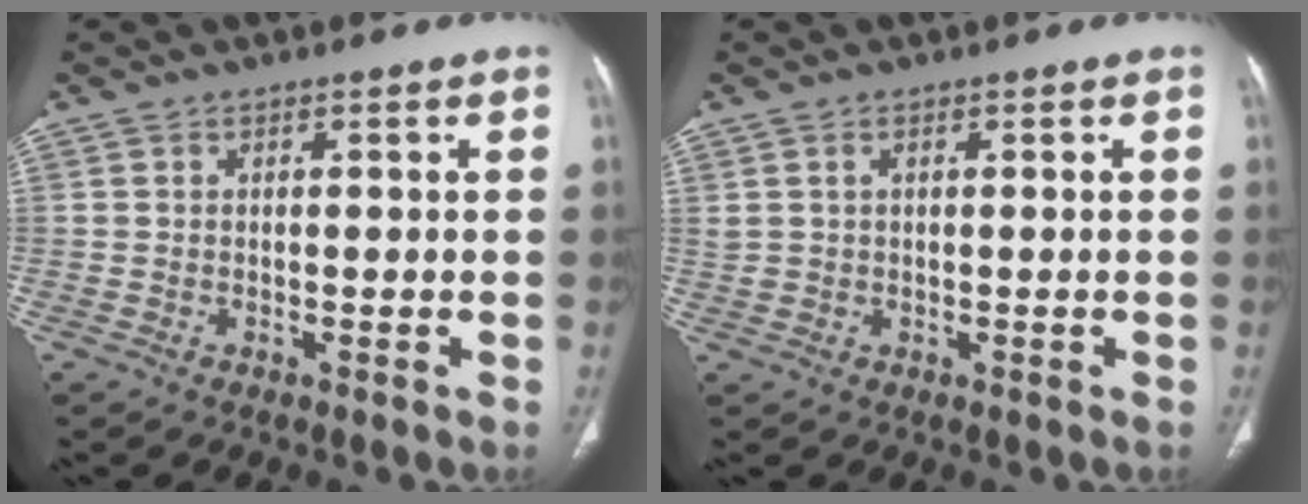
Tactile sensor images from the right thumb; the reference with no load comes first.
{"total": 1.5, "force": [0.7, 0.9, 0.9], "torque": [-0.022, 0.003, 0.020]}